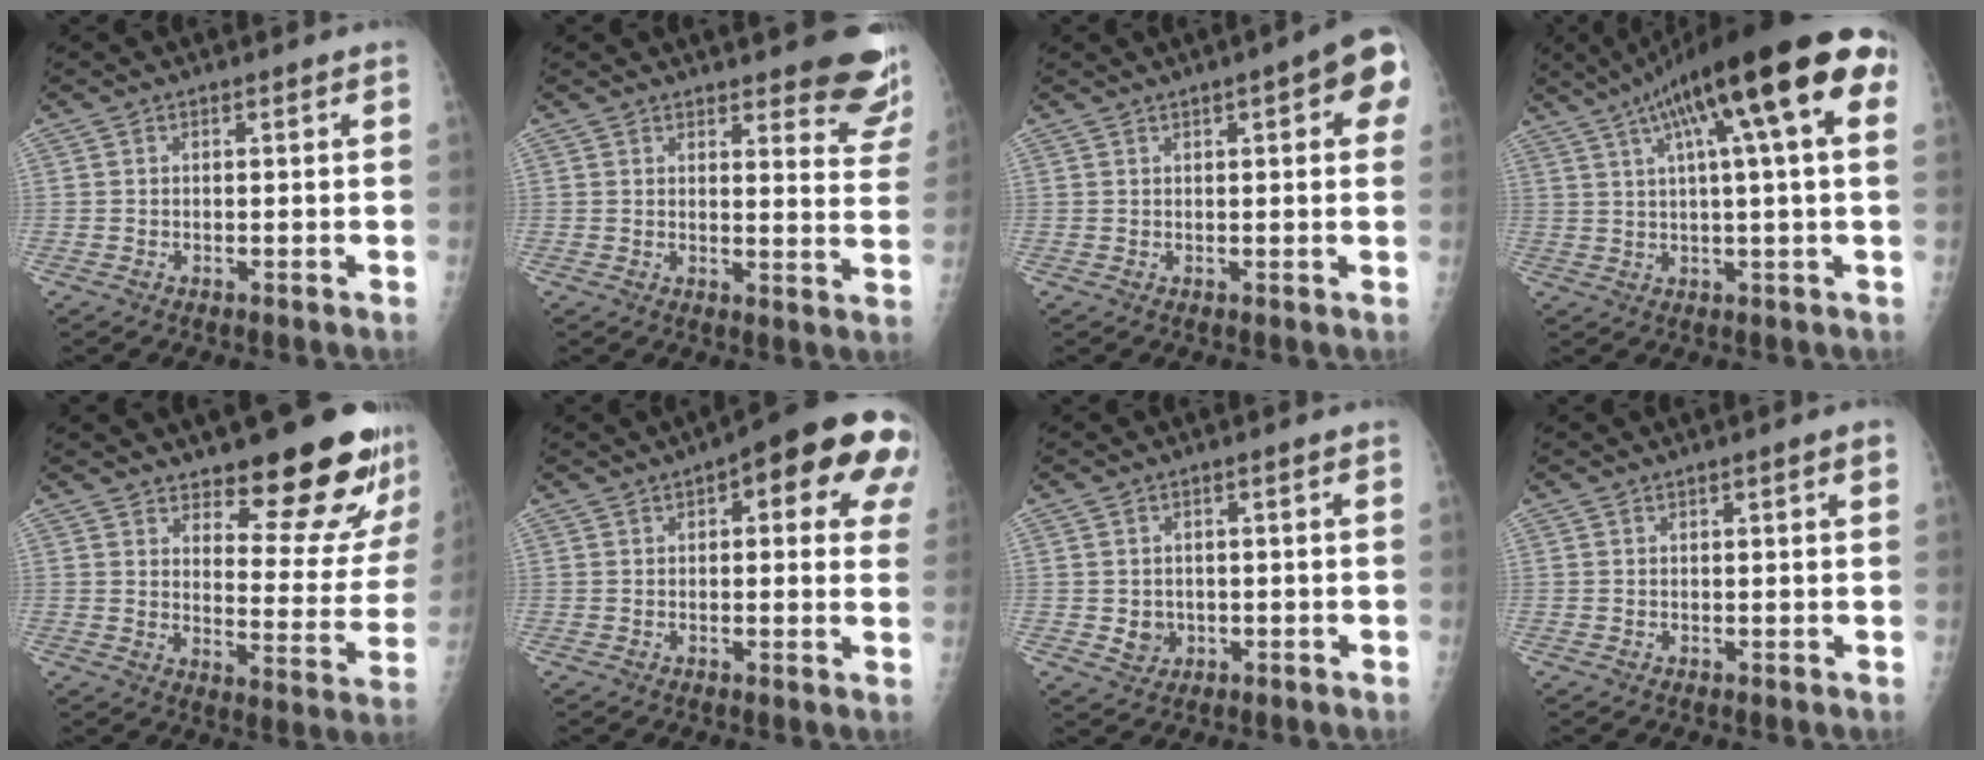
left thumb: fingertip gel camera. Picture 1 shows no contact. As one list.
[{"total": 12.4, "force": [10.2, 3.1, 6.3], "torque": [-0.034, -0.070, 0.103]}, {"total": 8.6, "force": [3.2, 2.5, 7.6], "torque": [-0.075, 0.007, 0.030]}, {"total": 21.9, "force": [8.5, 4.4, 19.7], "torque": [-0.310, 0.029, 0.122]}, {"total": 18.9, "force": [14.5, 5.3, 10.8], "torque": [-0.102, -0.108, 0.191]}, {"total": 17.0, "force": [7.0, 6.2, 14.2], "torque": [-0.147, 0.003, 0.075]}, {"total": 3.0, "force": [-0.3, 2.7, 1.3], "torque": [-0.008, 0.000, 0.004]}, {"total": 2.1, "force": [1.0, 0.3, 1.9], "torque": [-0.027, 0.000, 0.012]}]